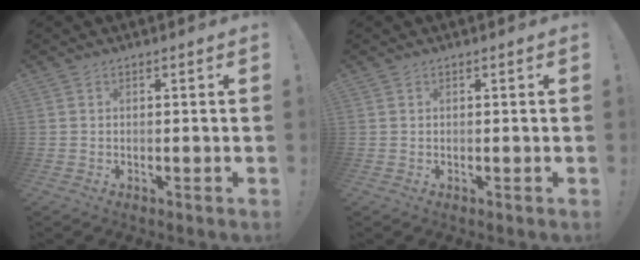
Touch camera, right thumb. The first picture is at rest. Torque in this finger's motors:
{"motor_torque": [-0.14, 0.10, 0.04, 0.09, 0.05]}